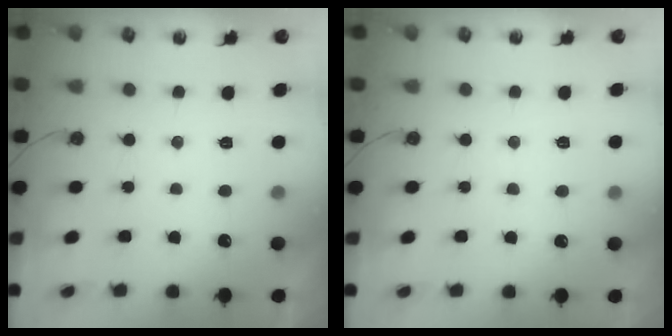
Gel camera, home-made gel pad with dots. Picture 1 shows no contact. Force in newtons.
{"total": 4.6, "press": 4.6, "slide": 0.6}